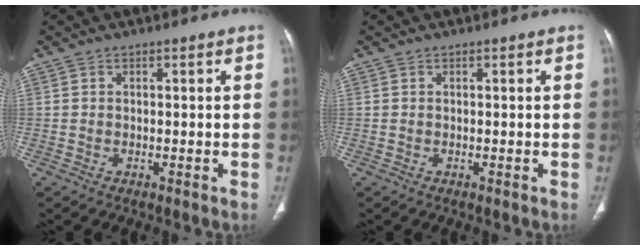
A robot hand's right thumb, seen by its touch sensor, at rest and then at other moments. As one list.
[{"total": 0.0}]